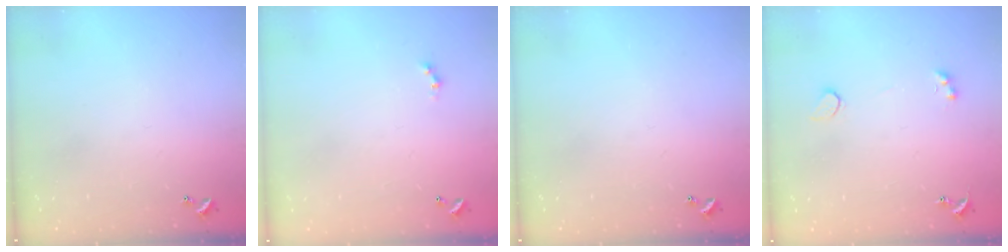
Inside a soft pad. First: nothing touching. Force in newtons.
{"total": 0.0}
{"total": 0.0}
{"total": 2.1, "press": 1.9, "slide": 1.0}